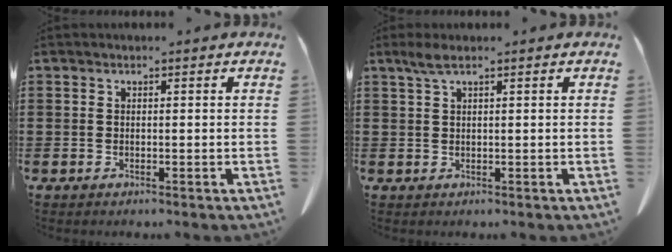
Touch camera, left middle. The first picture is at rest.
{"total": 2.0, "force": [1.1, 0.3, 1.7], "torque": [-0.036, 0.002, 0.020]}